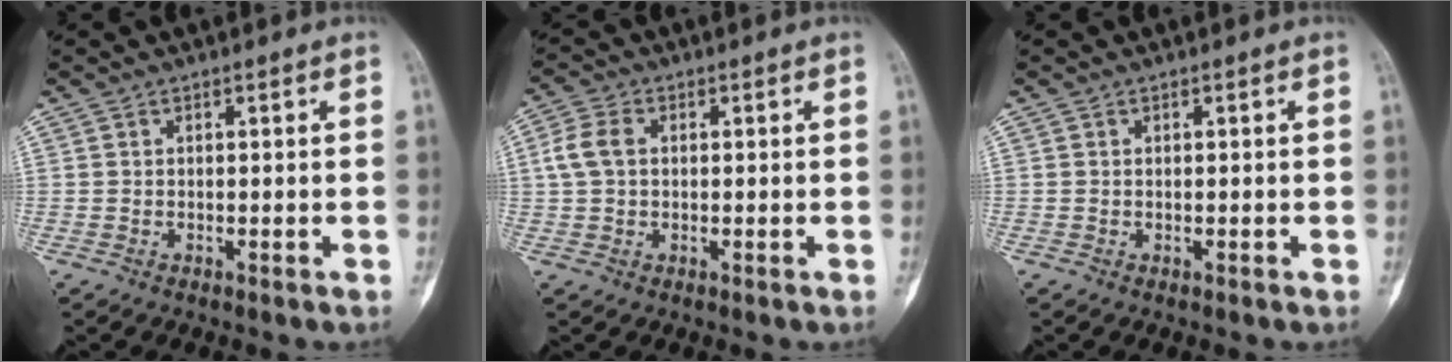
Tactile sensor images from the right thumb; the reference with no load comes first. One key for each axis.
{"total": 5.0, "fx": 0.7, "fy": 3.5, "fz": 3.6, "tx": -0.084, "ty": 0.013, "tz": 0.010}
{"total": 0.0}